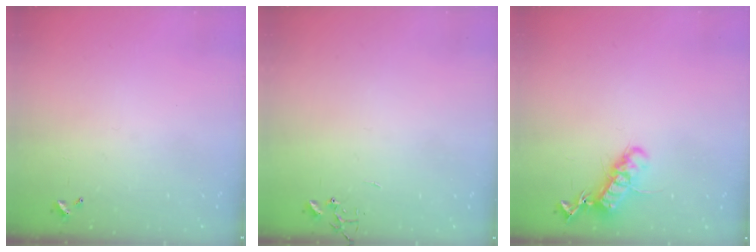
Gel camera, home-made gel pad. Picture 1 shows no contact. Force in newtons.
{"total": 0.0}
{"total": 13.3, "press": 13.3, "slide": 0.9}